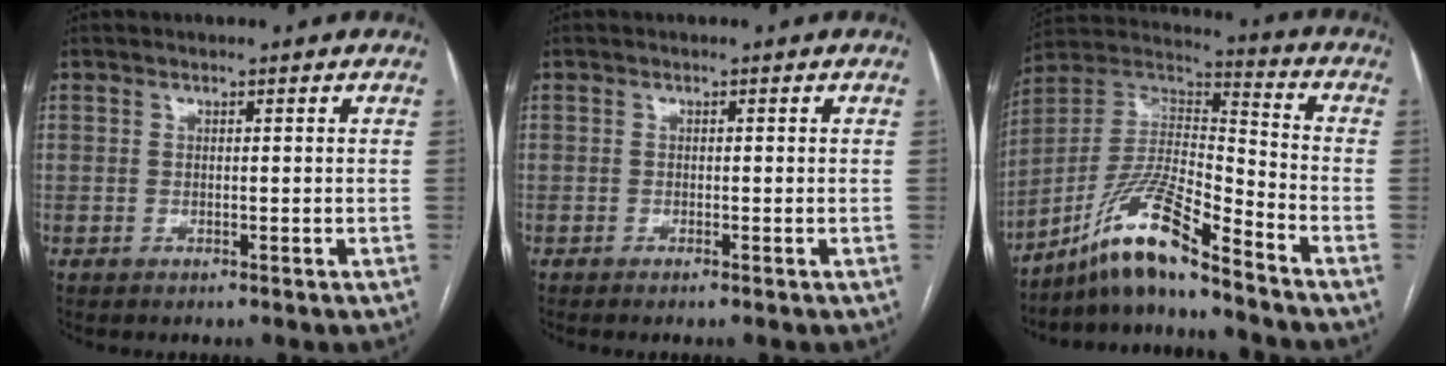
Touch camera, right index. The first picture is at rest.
{"total": 0.6, "force": [-0.5, -0.2, 0.4], "torque": [-0.008, 0.000, -0.009]}
{"total": 13.4, "force": [-10.4, 0.4, 8.4], "torque": [-0.167, 0.013, -0.193]}